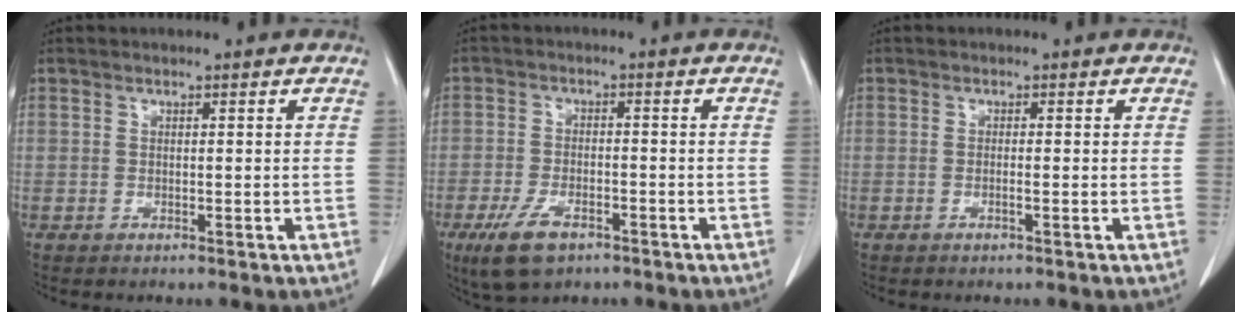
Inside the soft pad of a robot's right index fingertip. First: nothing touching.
{"total": 6.6, "force": [-3.9, 3.1, 4.3], "torque": [-0.094, -0.008, -0.065]}
{"total": 0.7, "force": [-0.3, -0.1, 0.7], "torque": [-0.012, 0.001, -0.006]}